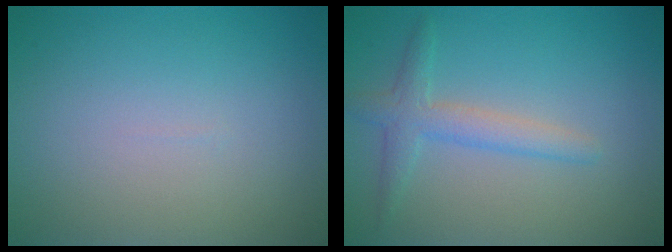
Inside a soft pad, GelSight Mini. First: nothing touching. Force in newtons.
{"total": 2.3, "press": 2.3, "slide": 0.0}